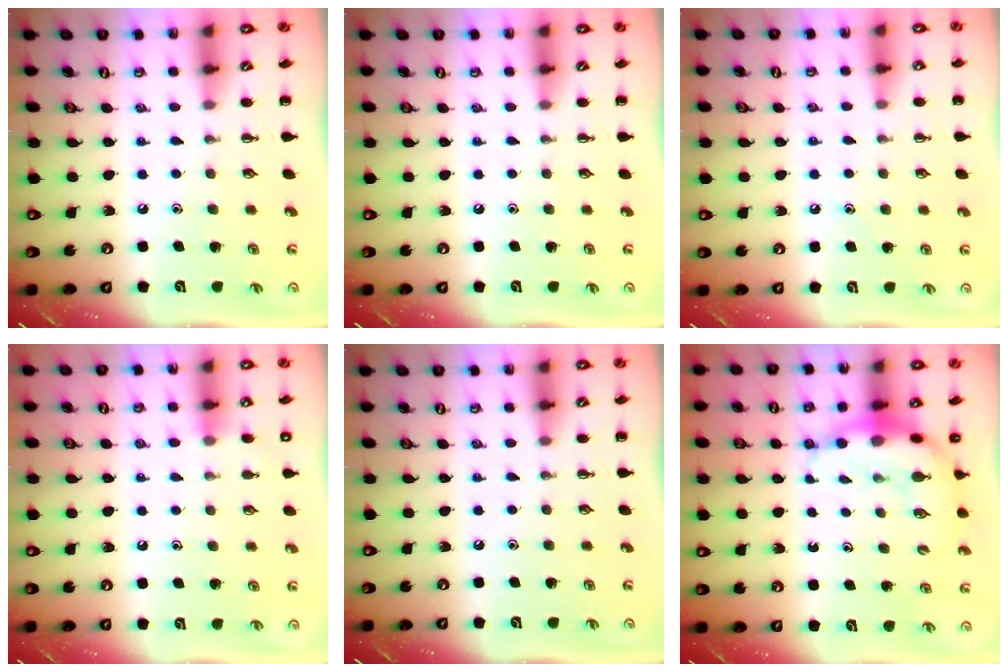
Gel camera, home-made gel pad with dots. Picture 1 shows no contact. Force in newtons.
{"total": 0.0}
{"total": 5.3, "press": 5.1, "slide": 1.4}
{"total": 6.0, "press": 5.7, "slide": 1.9}
{"total": 0.0}
{"total": 7.7, "press": 7.5, "slide": 1.7}